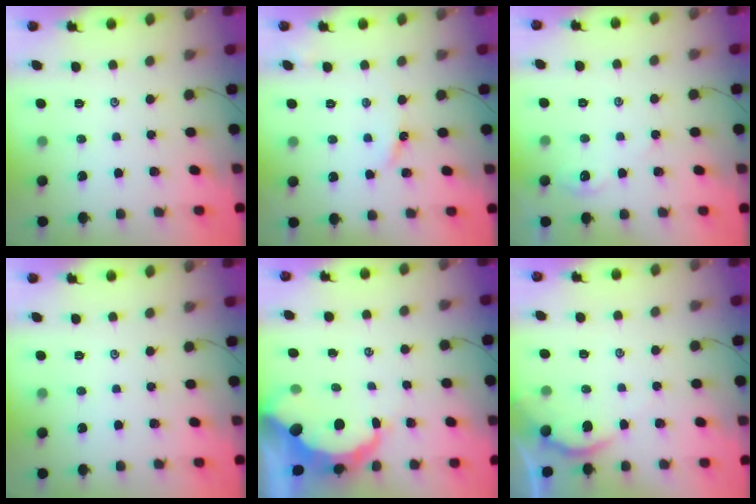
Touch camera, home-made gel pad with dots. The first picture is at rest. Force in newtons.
{"total": 4.1, "press": 4.1, "slide": 0.4}
{"total": 3.0, "press": 3.0, "slide": 0.6}
{"total": 0.0}
{"total": 9.6, "press": 9.5, "slide": 0.9}
{"total": 3.2, "press": 3.2, "slide": 0.4}